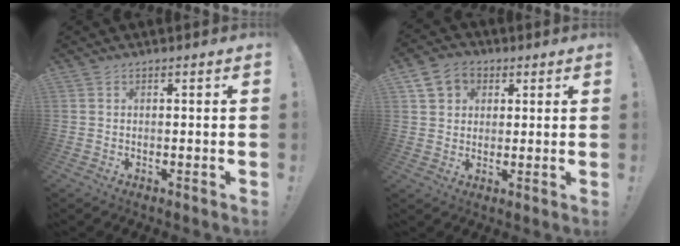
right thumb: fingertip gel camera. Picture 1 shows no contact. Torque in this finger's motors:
{"motor_torque": [-0.01, 0.02, 0.08, 0.06, 0.00]}